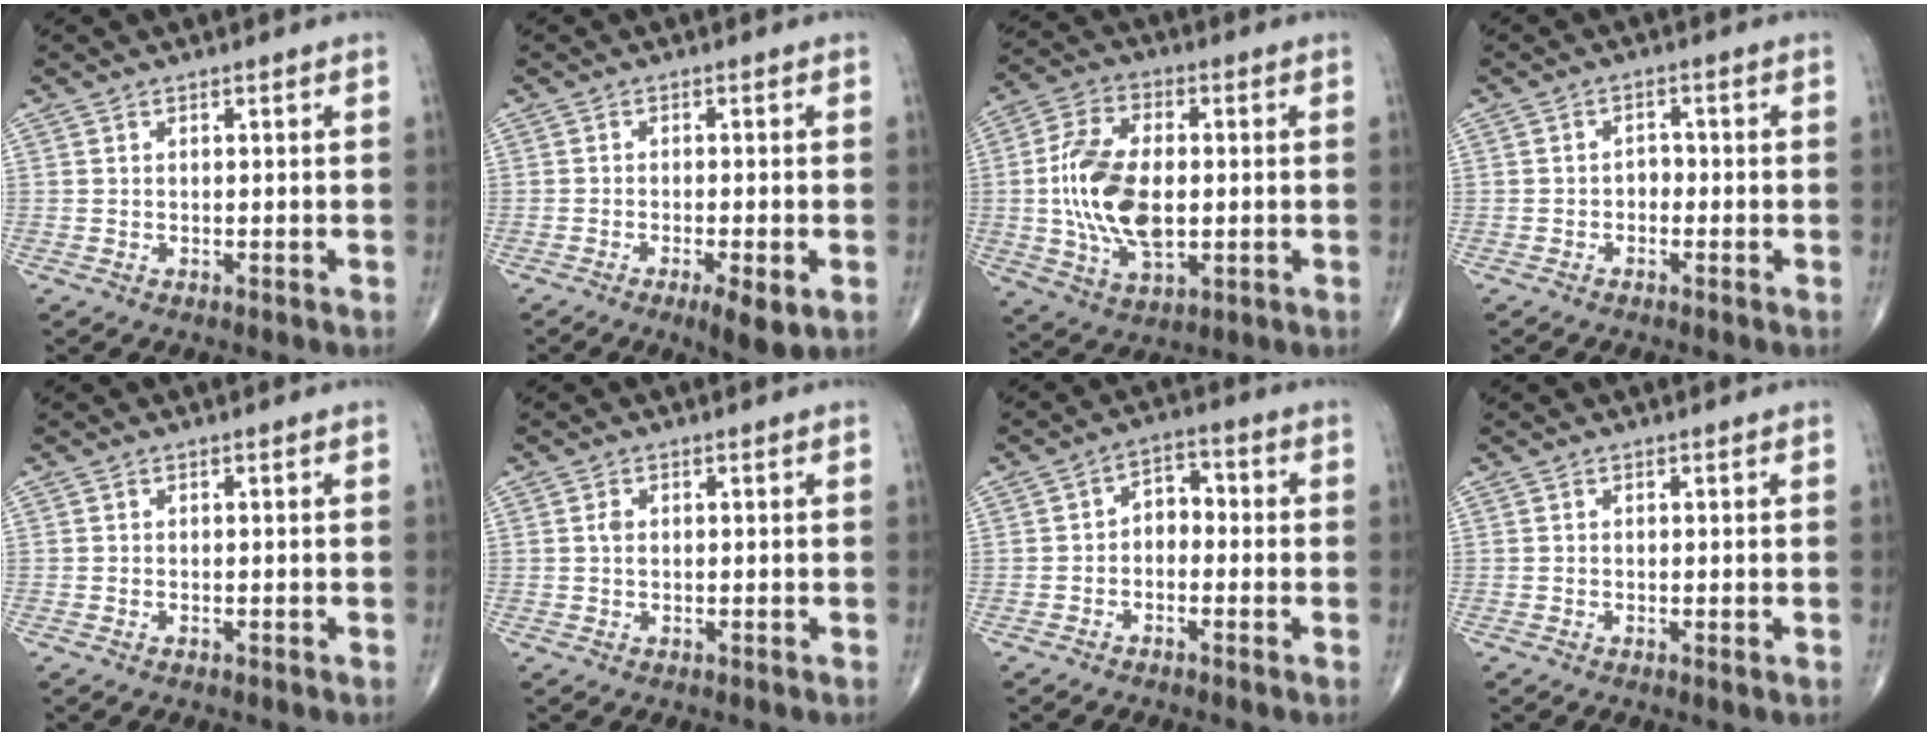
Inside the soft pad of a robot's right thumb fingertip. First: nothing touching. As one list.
[{"total": 5.5, "force": [-2.2, 1.4, 4.9], "torque": [-0.078, -0.009, -0.033]}, {"total": 16.0, "force": [-0.4, 9.0, 13.3], "torque": [-0.254, 0.005, -0.005]}, {"total": 2.0, "force": [-0.8, 1.5, 1.1], "torque": [-0.004, 0.009, -0.020]}, {"total": 0.0}, {"total": 1.3, "force": [0.1, 0.9, 0.9], "torque": [-0.015, 0.002, 0.000]}, {"total": 4.7, "force": [-0.8, 3.3, 3.2], "torque": [-0.030, 0.027, -0.029]}, {"total": 0.5, "force": [-0.1, 0.1, 0.5], "torque": [-0.013, -0.002, -0.003]}]